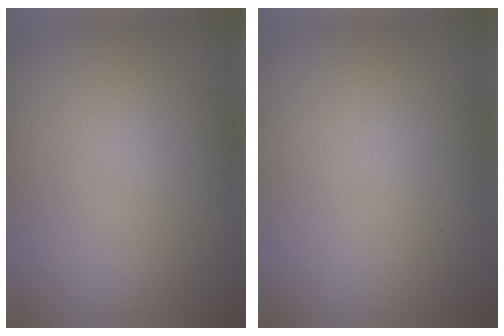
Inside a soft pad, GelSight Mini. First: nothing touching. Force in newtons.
{"total": 0.0}